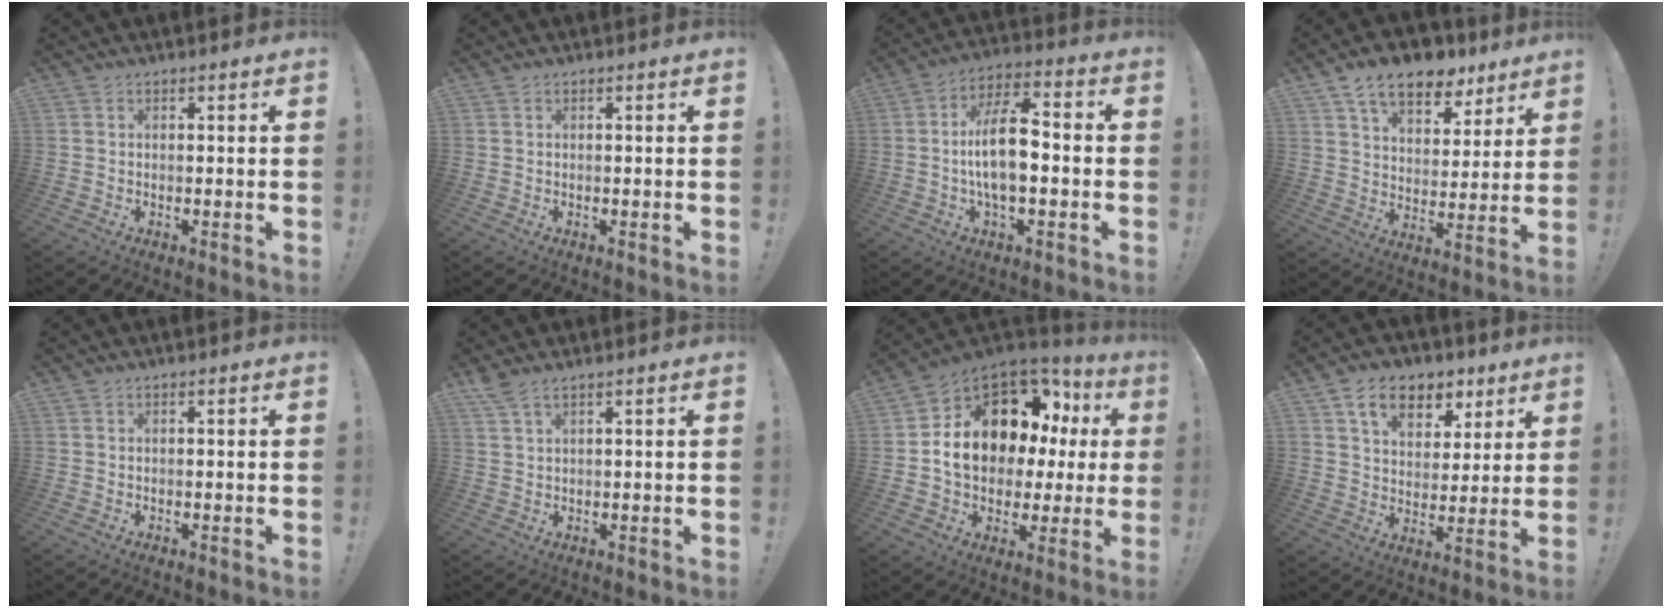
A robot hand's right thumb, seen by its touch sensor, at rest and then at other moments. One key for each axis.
{"total": 0.0}
{"total": 13.1, "fx": -1.8, "fy": 5.6, "fz": 11.8, "tx": -0.217, "ty": 0.009, "tz": -0.039}
{"total": 13.7, "fx": 9.3, "fy": 7.3, "fz": 6.8, "tx": -0.098, "ty": -0.056, "tz": 0.168}
{"total": 0.0}
{"total": 3.1, "fx": 2.5, "fy": 0.5, "fz": 1.8, "tx": -0.039, "ty": -0.011, "tz": 0.047}
{"total": 14.7, "fx": 4.4, "fy": 10.1, "fz": 9.7, "tx": -0.156, "ty": -0.028, "tz": 0.093}
{"total": 12.3, "fx": 7.1, "fy": 8.1, "fz": 5.8, "tx": -0.080, "ty": -0.034, "tz": 0.132}